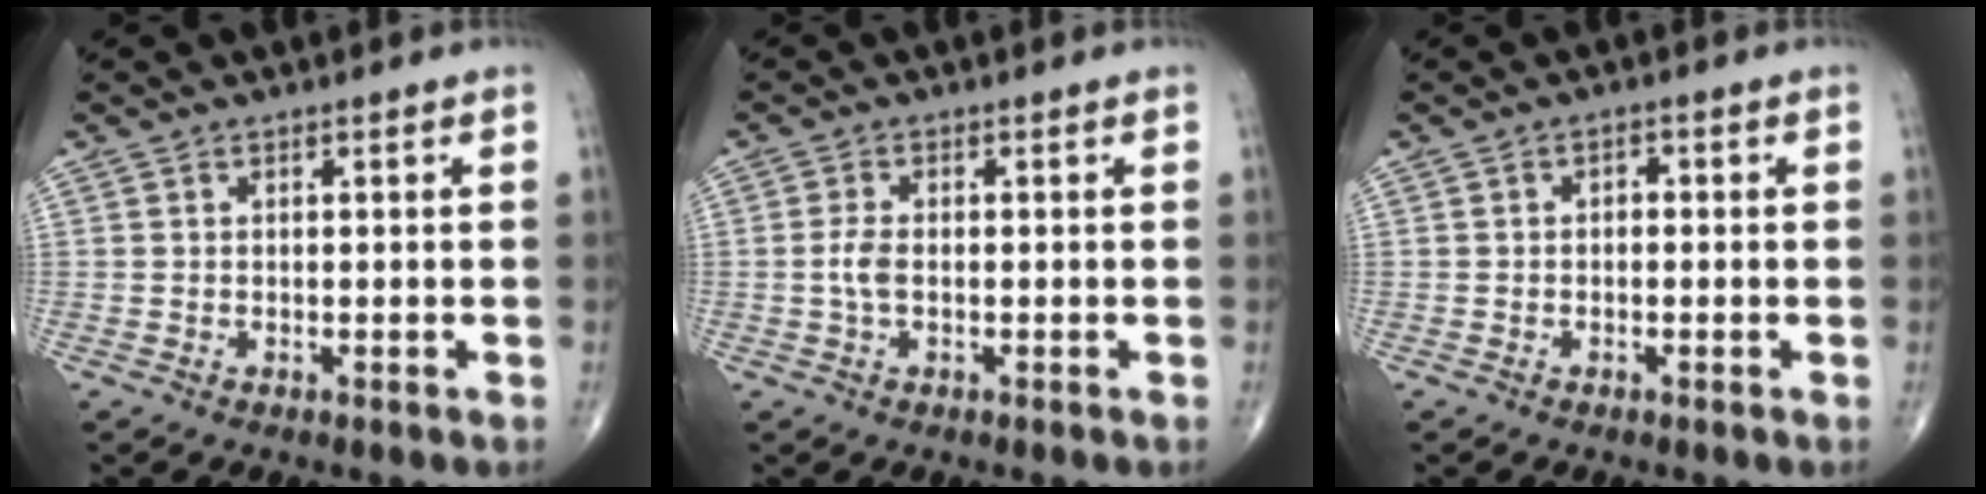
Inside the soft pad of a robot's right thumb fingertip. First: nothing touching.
{"total": 2.7, "force": [-0.4, 1.3, 2.3], "torque": [-0.055, 0.004, -0.009]}
{"total": 1.4, "force": [-0.1, 1.0, 1.0], "torque": [-0.002, 0.007, -0.007]}